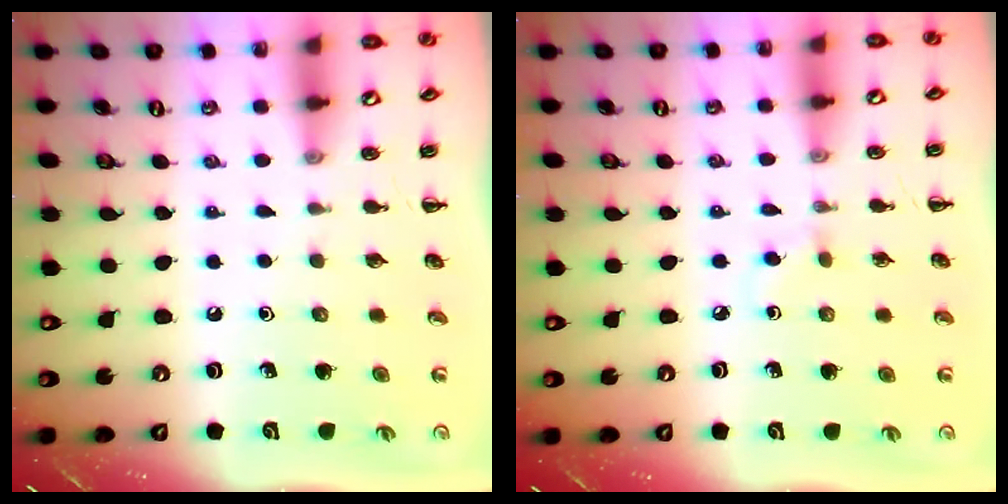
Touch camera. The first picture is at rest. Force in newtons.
{"total": 2.1, "press": 1.8, "slide": 1.0}